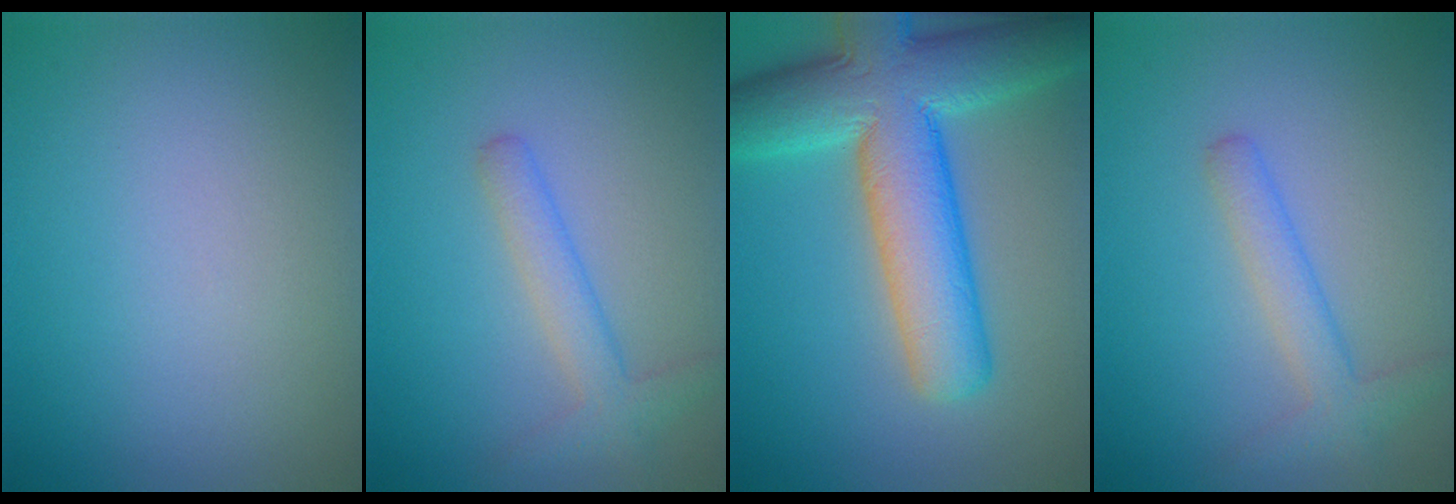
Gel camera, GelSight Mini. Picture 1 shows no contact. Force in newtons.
{"total": 2.7, "press": 2.7, "slide": 0.1}
{"total": 11.5, "press": 11.5, "slide": 0.5}
{"total": 2.7, "press": 2.7, "slide": 0.1}